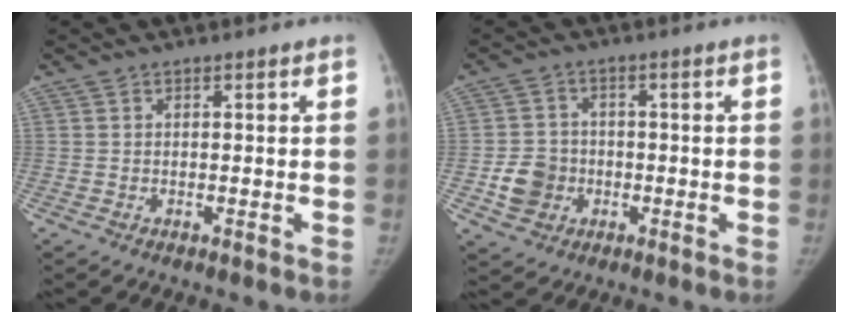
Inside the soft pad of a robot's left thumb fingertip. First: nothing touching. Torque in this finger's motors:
{"motor_torque": [0.14, 0.09, 0.26, -0.33, 0.15]}